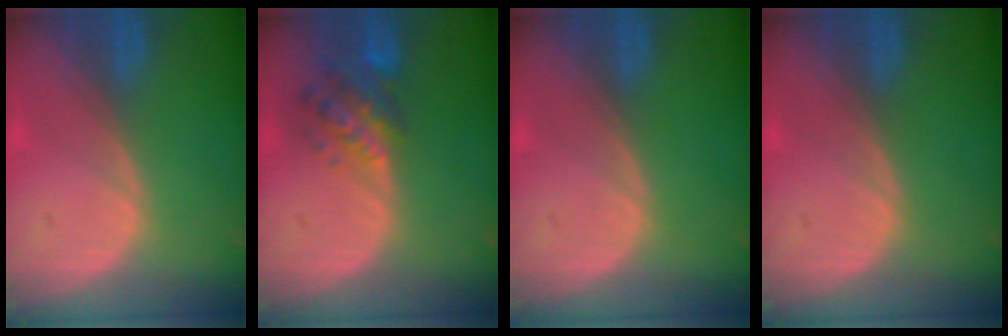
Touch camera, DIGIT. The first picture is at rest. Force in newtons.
{"total": 6.1, "press": 5.9, "slide": 1.5}
{"total": 0.0}
{"total": 0.0}